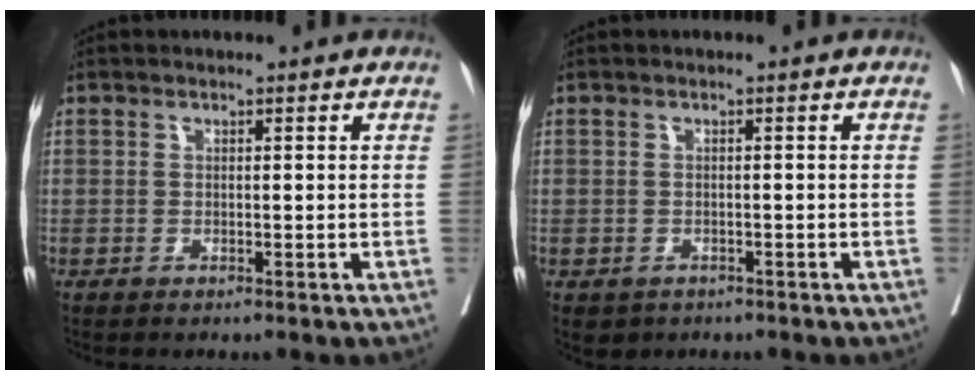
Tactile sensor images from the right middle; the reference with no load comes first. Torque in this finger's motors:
{"motor_torque": [0.29, -0.21, 0.02, 0.01]}